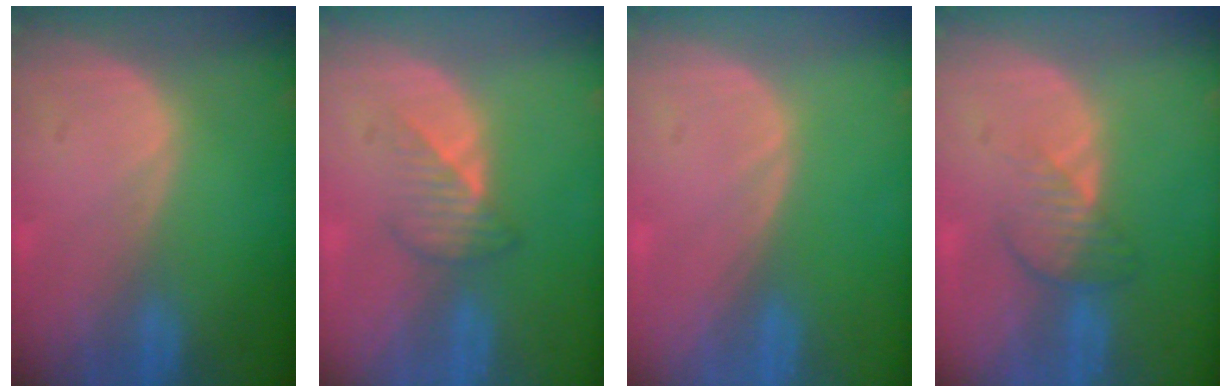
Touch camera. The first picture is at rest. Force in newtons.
{"total": 3.5, "press": 3.2, "slide": 1.4}
{"total": 0.0}
{"total": 4.0, "press": 3.5, "slide": 2.1}